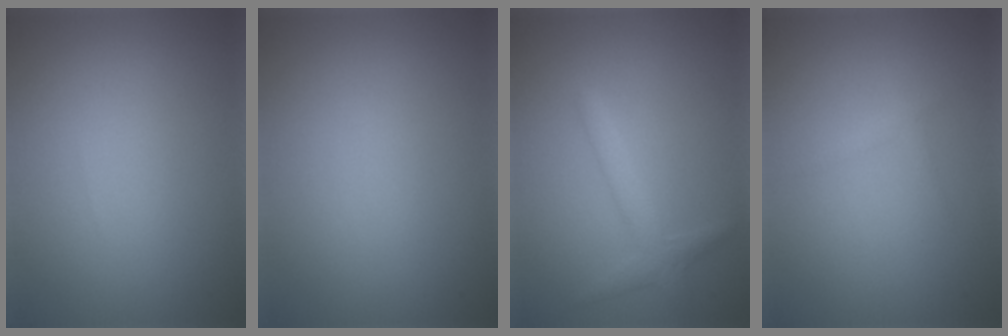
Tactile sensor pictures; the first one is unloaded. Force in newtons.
{"total": 0.0}
{"total": 2.2, "press": 2.2, "slide": 0.1}
{"total": 0.8, "press": 0.8, "slide": 0.1}